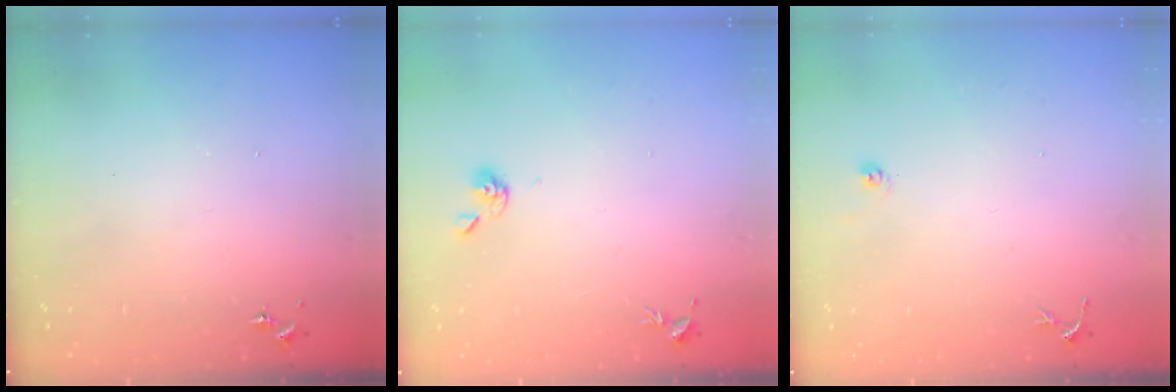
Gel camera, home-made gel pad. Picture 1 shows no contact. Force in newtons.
{"total": 5.6, "press": 5.6, "slide": 1.0}
{"total": 5.1, "press": 5.0, "slide": 0.4}